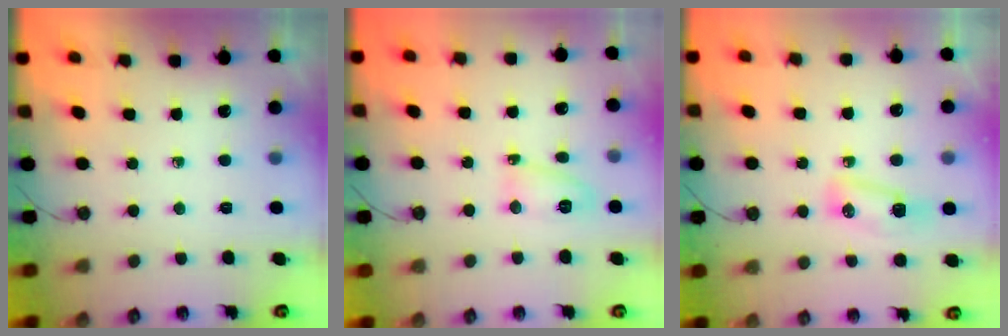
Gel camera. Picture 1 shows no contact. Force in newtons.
{"total": 5.5, "press": 5.5, "slide": 0.6}
{"total": 6.3, "press": 6.3, "slide": 0.7}